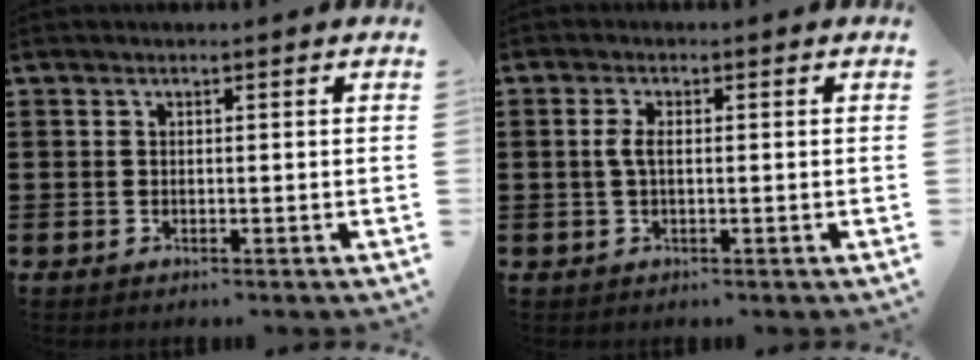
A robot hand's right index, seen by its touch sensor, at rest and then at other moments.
{"total": 2.5, "force": [0.0, 0.9, 2.3], "torque": [-0.059, -0.003, -0.007]}